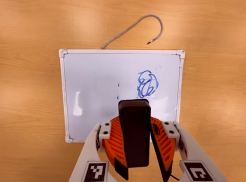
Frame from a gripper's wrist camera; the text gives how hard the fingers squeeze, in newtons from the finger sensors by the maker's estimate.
{"total": 10.2, "left": 10.3, "right": 10.1}